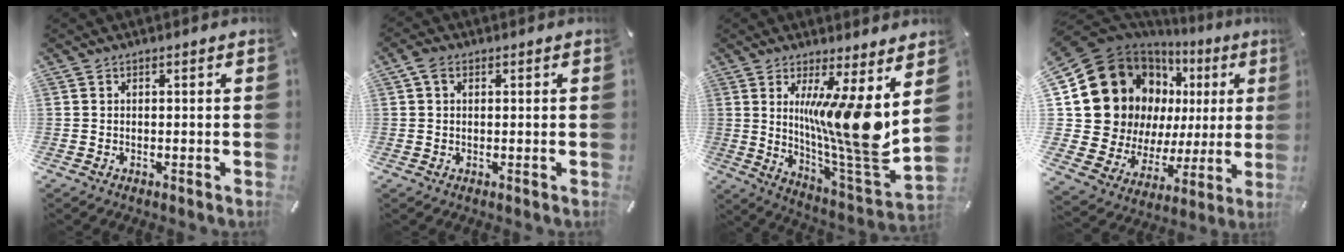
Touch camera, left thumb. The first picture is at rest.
{"total": 2.7, "force": [0.8, 1.9, 1.8], "torque": [-0.039, 0.006, 0.013]}
{"total": 17.0, "force": [4.1, 1.3, 16.5], "torque": [-0.275, -0.063, 0.056]}
{"total": 22.1, "force": [6.8, 17.2, 12.1], "torque": [-0.226, -0.060, 0.154]}